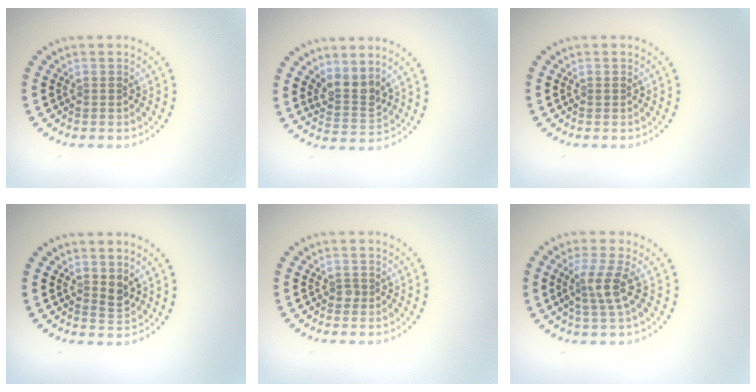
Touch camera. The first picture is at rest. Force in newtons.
{"total": 2.6, "press": 2.0, "slide": 1.7}
{"total": 0.0}
{"total": 1.2, "press": 1.1, "slide": 0.5}
{"total": 0.7, "press": 0.6, "slide": 0.4}
{"total": 2.7, "press": 2.1, "slide": 1.7}